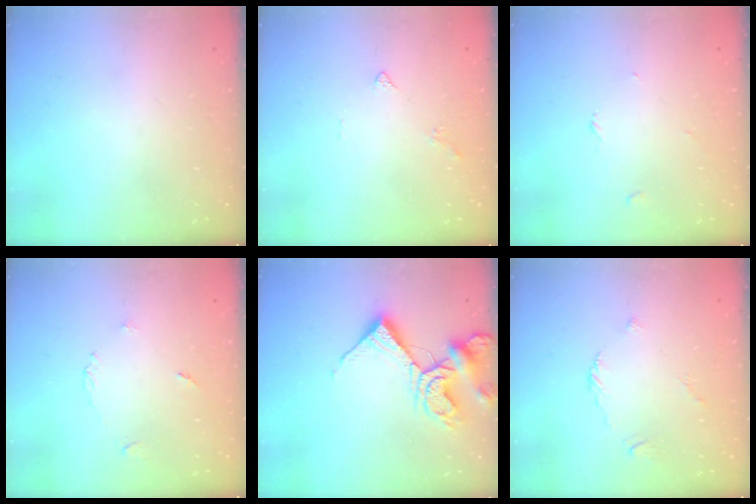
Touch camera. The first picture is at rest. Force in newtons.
{"total": 2.0, "press": 1.9, "slide": 0.6}
{"total": 2.7, "press": 2.7, "slide": 0.3}
{"total": 3.8, "press": 3.8, "slide": 0.5}
{"total": 12.0, "press": 11.9, "slide": 1.5}
{"total": 2.7, "press": 2.6, "slide": 0.6}